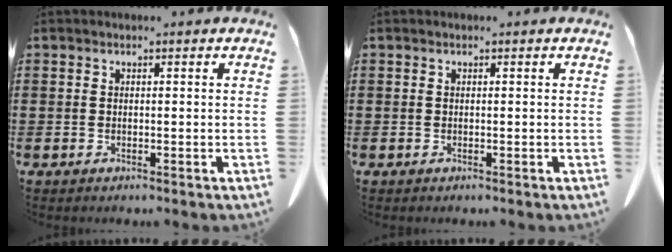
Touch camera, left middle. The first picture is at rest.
{"total": 0.0}